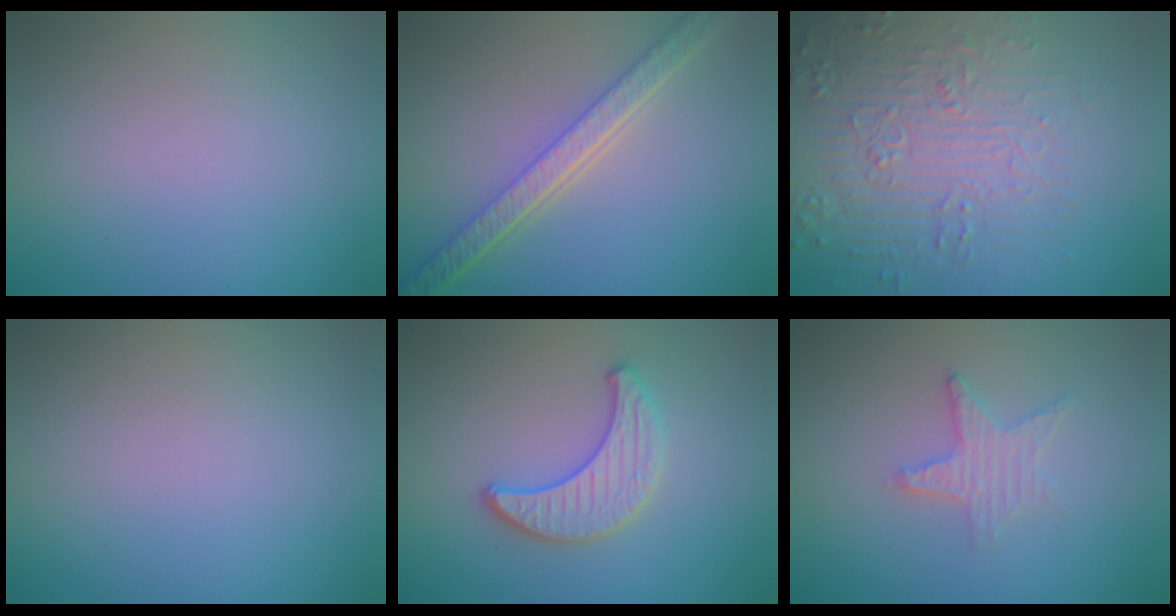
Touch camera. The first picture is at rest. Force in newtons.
{"total": 5.8, "press": 4.5, "slide": 3.6}
{"total": 5.5, "press": 5.1, "slide": 2.0}
{"total": 0.0}
{"total": 3.1, "press": 3.1, "slide": 0.3}
{"total": 2.3, "press": 2.2, "slide": 0.4}